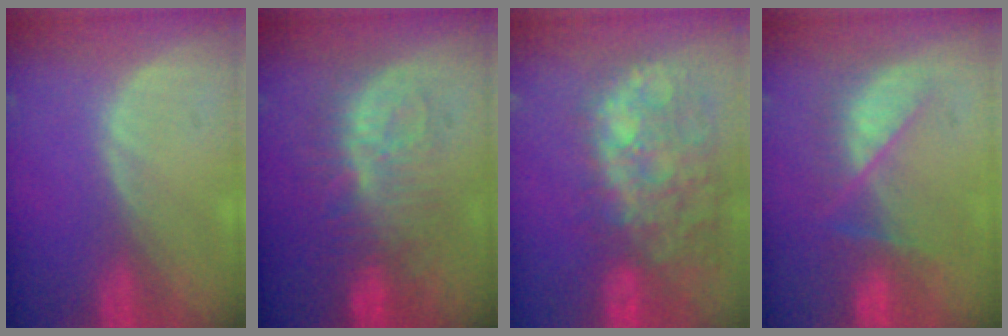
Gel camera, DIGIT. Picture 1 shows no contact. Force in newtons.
{"total": 9.6, "press": 9.1, "slide": 2.9}
{"total": 13.5, "press": 11.6, "slide": 6.8}
{"total": 6.9, "press": 6.9, "slide": 1.1}